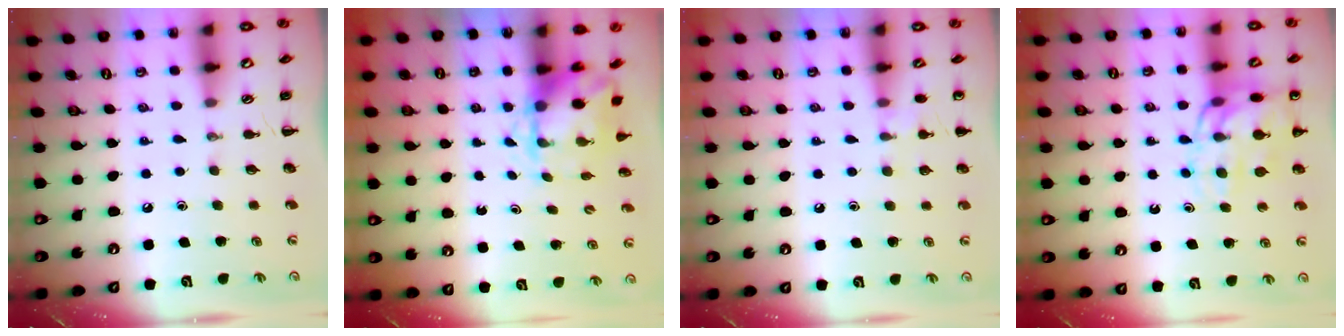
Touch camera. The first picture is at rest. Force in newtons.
{"total": 4.0, "press": 3.9, "slide": 0.7}
{"total": 6.1, "press": 5.9, "slide": 1.8}
{"total": 14.1, "press": 14.0, "slide": 2.2}